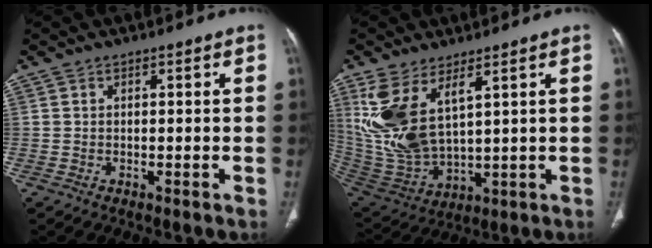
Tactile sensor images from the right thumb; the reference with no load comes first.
{"total": 14.3, "force": [5.9, 6.5, 11.3], "torque": [-0.240, -0.026, 0.141]}